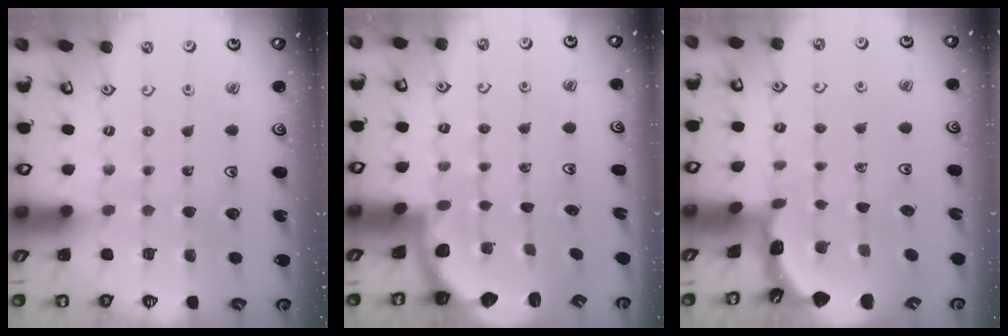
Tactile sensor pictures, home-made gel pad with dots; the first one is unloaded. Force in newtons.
{"total": 2.4, "press": 2.1, "slide": 1.3}
{"total": 1.7, "press": 1.6, "slide": 0.1}